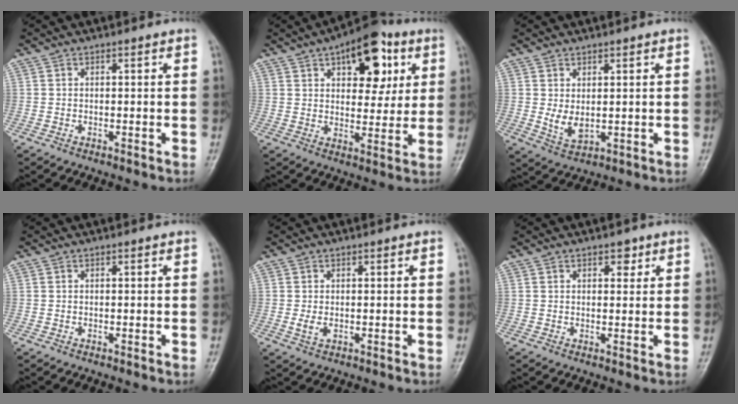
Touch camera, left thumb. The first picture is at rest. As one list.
[{"total": 15.0, "force": [6.5, 8.0, 10.8], "torque": [-0.102, -0.014, 0.091]}, {"total": 4.2, "force": [0.8, 2.4, 3.4], "torque": [-0.056, -0.015, 0.025]}, {"total": 0.0}, {"total": 2.2, "force": [0.1, 1.3, 1.8], "torque": [-0.034, -0.006, 0.005]}, {"total": 2.4, "force": [1.4, 1.4, 1.3], "torque": [-0.001, -0.005, 0.018]}]